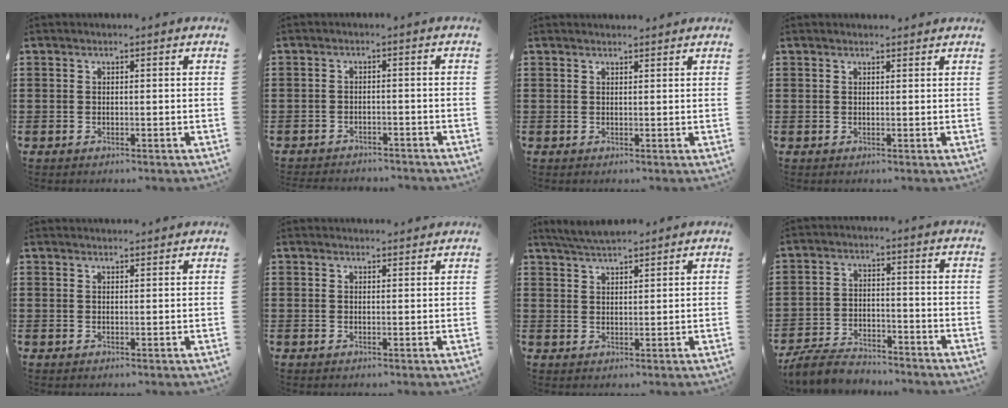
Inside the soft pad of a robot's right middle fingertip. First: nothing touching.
{"total": 2.1, "force": [-2.1, 0.3, -0.2], "torque": [-0.004, -0.001, -0.045]}
{"total": 1.1, "force": [1.1, 0.0, 0.0], "torque": [-0.003, -0.002, 0.022]}
{"total": 0.8, "force": [0.8, 0.1, 0.0], "torque": [0.005, -0.006, 0.015]}
{"total": 1.3, "force": [1.3, 0.0, 0.0], "torque": [-0.002, -0.002, 0.026]}
{"total": 1.4, "force": [1.4, 0.3, 0.0], "torque": [0.004, -0.003, 0.026]}
{"total": 3.8, "force": [3.6, 0.4, 1.1], "torque": [-0.033, -0.006, 0.067]}
{"total": 5.3, "force": [-5.0, 1.2, 1.0], "torque": [-0.031, 0.002, -0.103]}